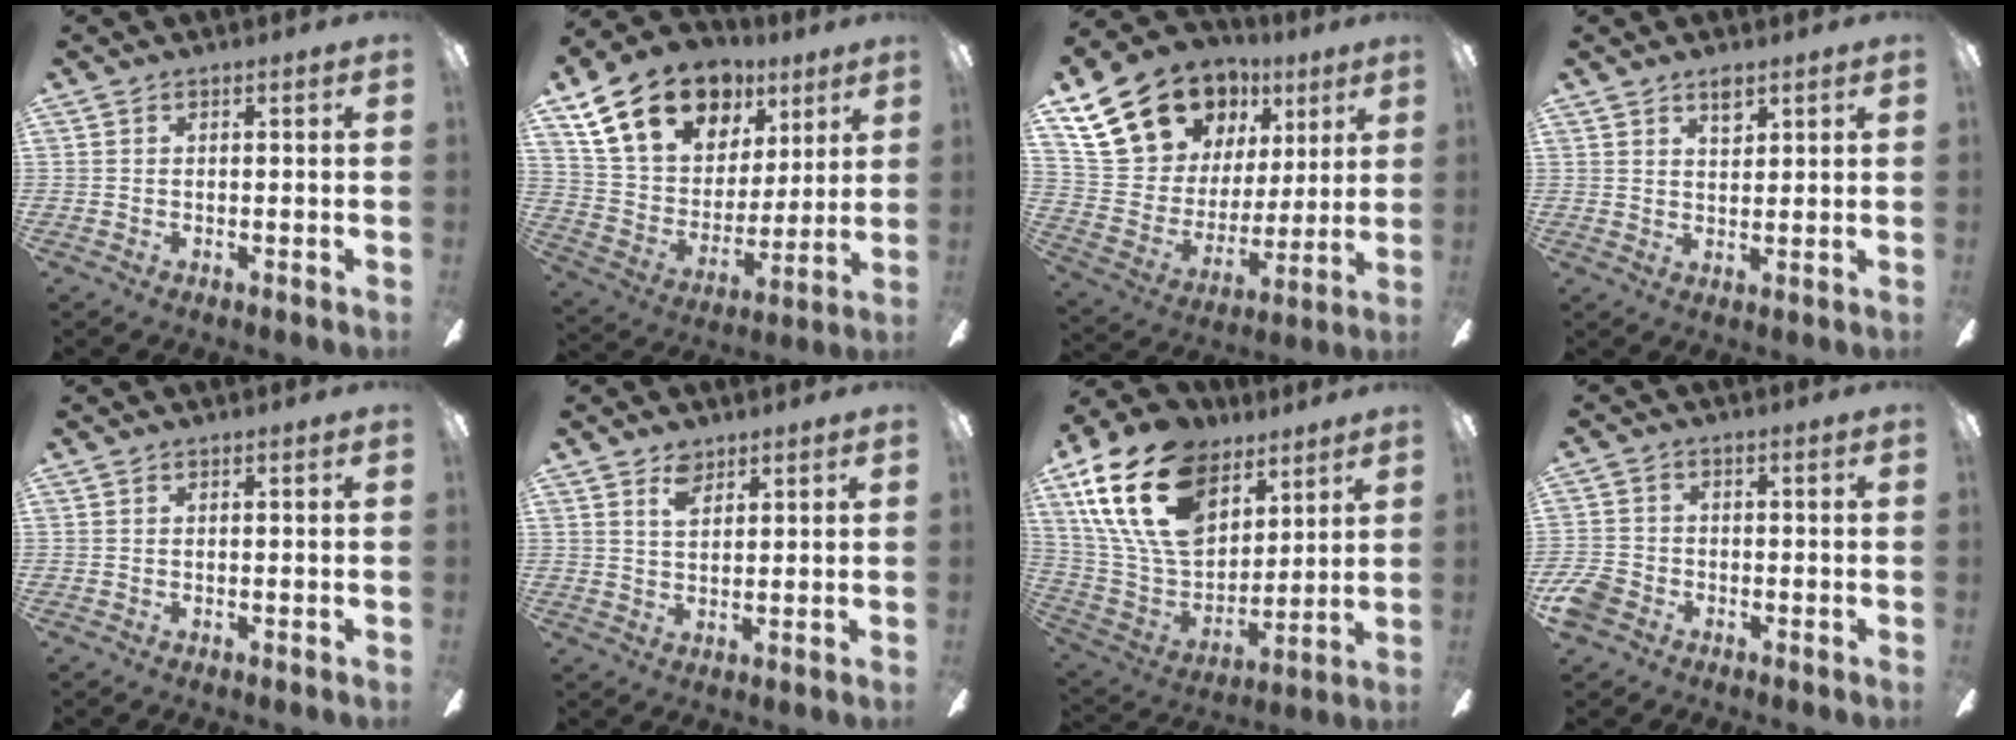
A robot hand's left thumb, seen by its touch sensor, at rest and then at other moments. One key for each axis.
{"total": 21.1, "fx": 12.8, "fy": 13.3, "fz": 10.1, "tx": -0.182, "ty": -0.060, "tz": 0.241}
{"total": 21.9, "fx": 13.8, "fy": 14.5, "fz": 9.0, "tx": -0.173, "ty": -0.067, "tz": 0.274}
{"total": 3.5, "fx": 2.6, "fy": 1.6, "fz": 1.7, "tx": -0.013, "ty": -0.011, "tz": 0.042}
{"total": 0.0}
{"total": 5.0, "fx": 3.2, "fy": 2.7, "fz": 2.7, "tx": -0.055, "ty": 0.000, "tz": 0.059}
{"total": 23.5, "fx": 12.4, "fy": 14.6, "fz": 13.6, "tx": -0.281, "ty": -0.053, "tz": 0.224}
{"total": 5.6, "fx": -3.1, "fy": 4.1, "fz": 2.2, "tx": -0.057, "ty": 0.015, "tz": -0.060}